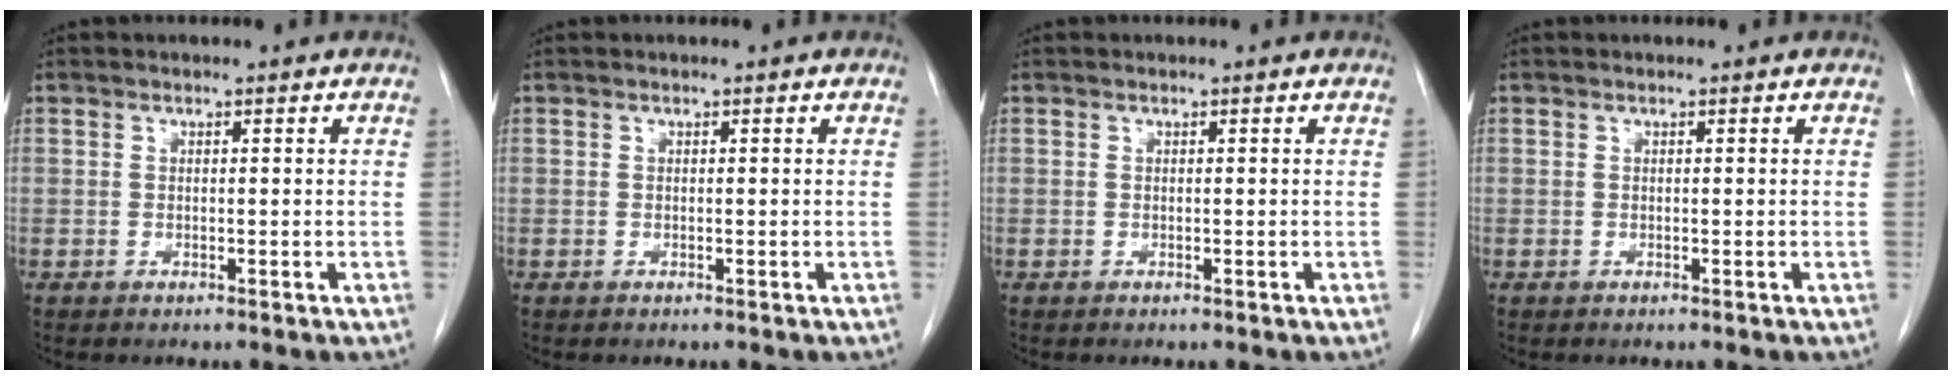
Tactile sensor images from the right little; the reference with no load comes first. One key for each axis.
{"total": 0.0}
{"total": 0.0}
{"total": 0.0}